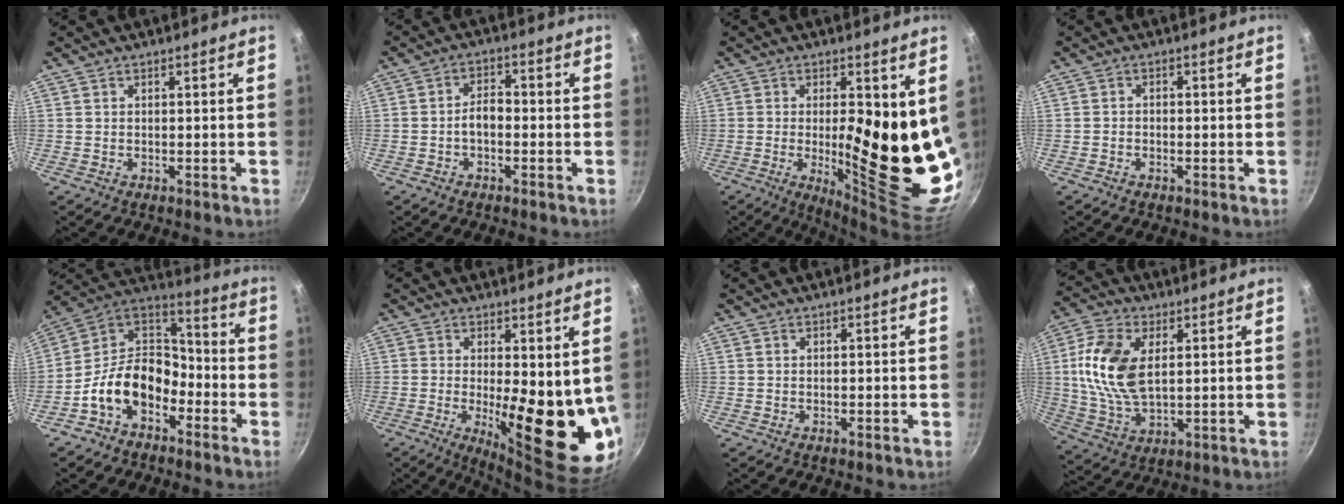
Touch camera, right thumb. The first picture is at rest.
{"total": 3.8, "force": [-1.3, 2.2, 2.8], "torque": [-0.034, 0.023, -0.027]}
{"total": 16.4, "force": [6.9, 3.9, 14.3], "torque": [-0.183, -0.077, 0.118]}
{"total": 1.0, "force": [-0.7, 0.6, 0.4], "torque": [-0.012, 0.006, -0.016]}
{"total": 15.4, "force": [-6.7, 10.3, 9.2], "torque": [-0.123, 0.076, -0.146]}
{"total": 15.7, "force": [0.2, 5.5, 14.7], "torque": [-0.169, -0.037, 0.017]}
{"total": 0.0}
{"total": 14.3, "force": [2.8, 8.0, 11.5], "torque": [-0.222, -0.004, 0.053]}